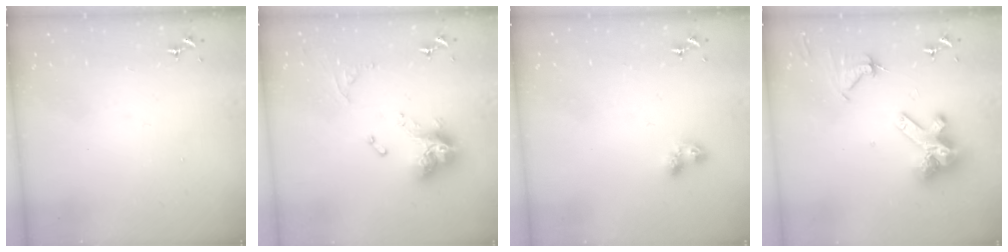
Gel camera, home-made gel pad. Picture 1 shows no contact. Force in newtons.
{"total": 14.6, "press": 14.6, "slide": 1.1}
{"total": 6.6, "press": 6.6, "slide": 0.6}
{"total": 13.3, "press": 13.2, "slide": 1.5}